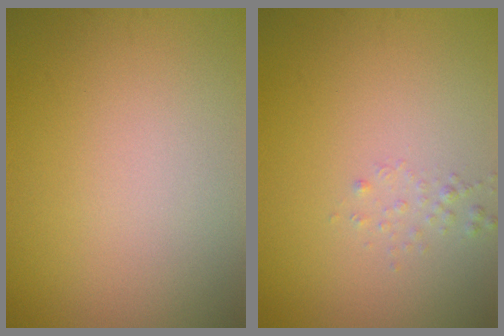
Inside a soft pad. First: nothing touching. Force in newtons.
{"total": 0.7, "press": 0.7, "slide": 0.1}